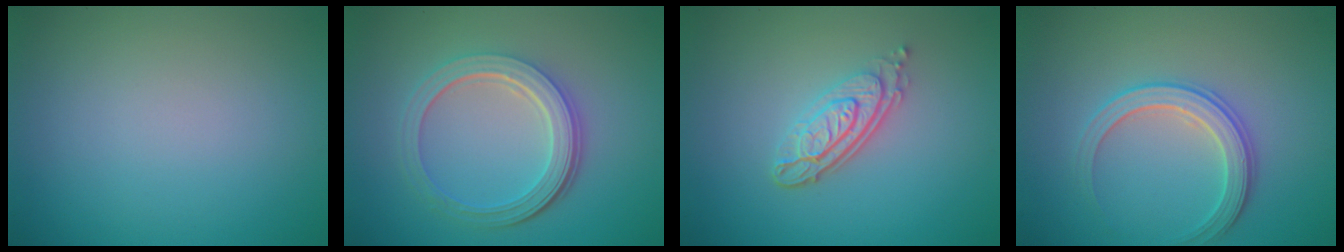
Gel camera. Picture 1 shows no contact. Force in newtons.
{"total": 5.2, "press": 3.8, "slide": 3.5}
{"total": 3.8, "press": 2.9, "slide": 2.6}
{"total": 3.0, "press": 2.9, "slide": 0.3}